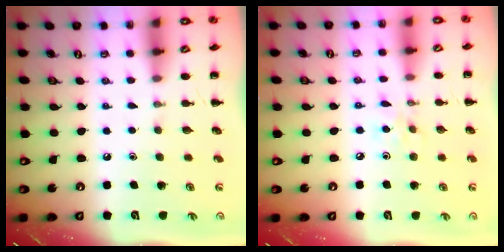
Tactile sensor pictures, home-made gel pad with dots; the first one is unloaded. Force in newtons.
{"total": 3.5, "press": 3.3, "slide": 1.1}